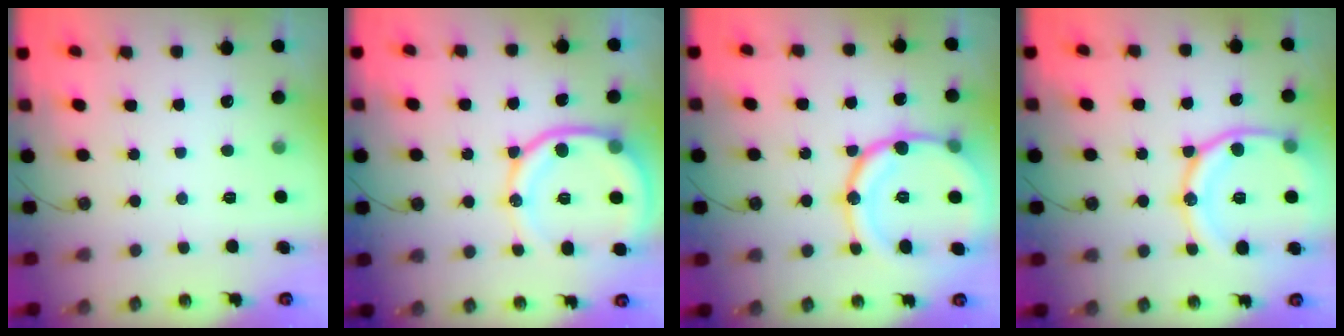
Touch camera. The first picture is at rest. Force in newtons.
{"total": 15.8, "press": 15.6, "slide": 2.0}
{"total": 20.9, "press": 20.7, "slide": 2.4}
{"total": 18.0, "press": 17.9, "slide": 2.1}